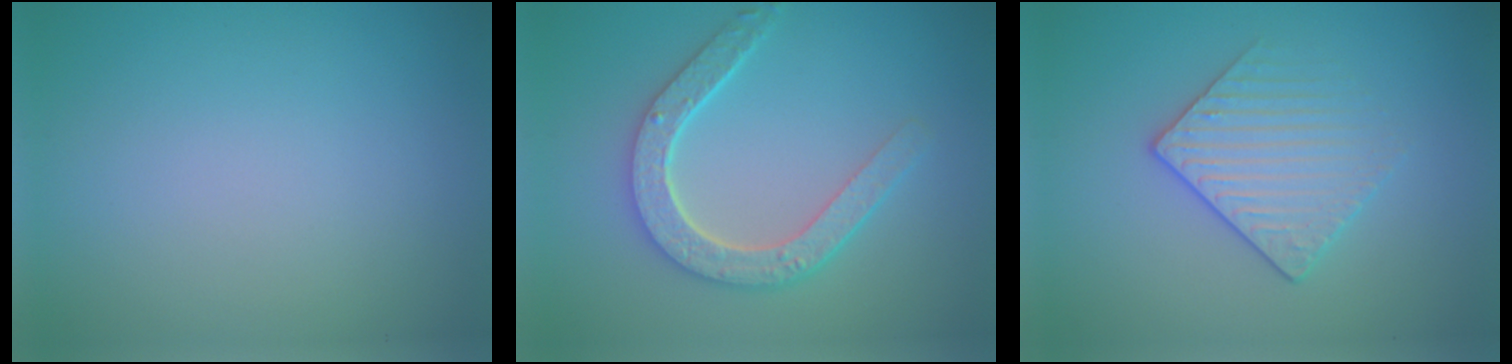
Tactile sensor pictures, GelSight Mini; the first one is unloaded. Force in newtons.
{"total": 4.7, "press": 3.8, "slide": 2.7}
{"total": 2.4, "press": 2.1, "slide": 1.1}